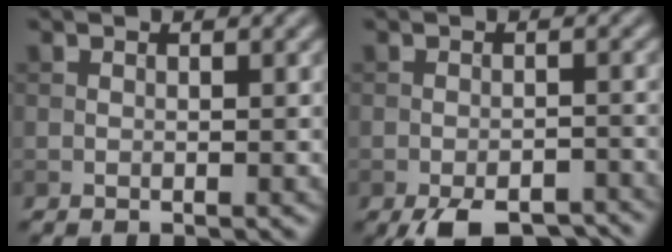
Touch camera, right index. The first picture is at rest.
{"total": 6.1, "force": [-4.7, 1.9, 3.4], "torque": [-0.048, -0.011, -0.067]}